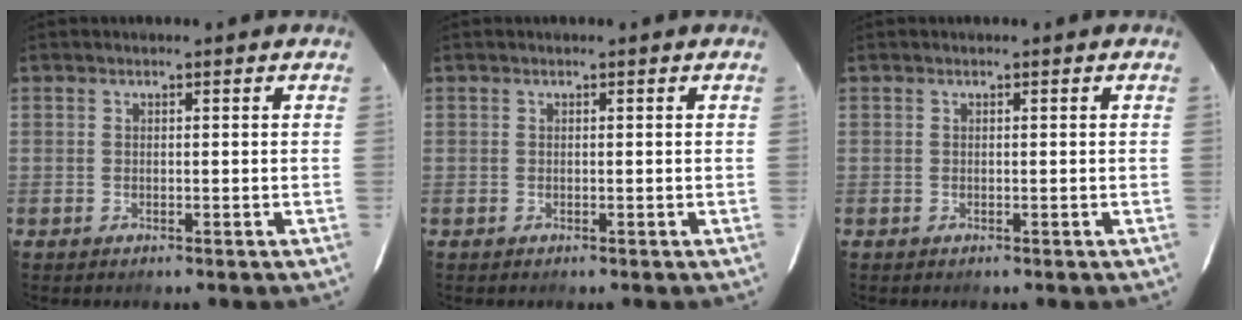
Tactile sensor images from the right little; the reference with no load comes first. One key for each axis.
{"total": 0.0}
{"total": 0.0}